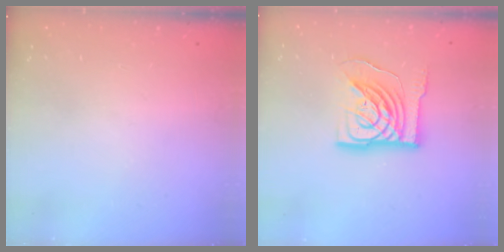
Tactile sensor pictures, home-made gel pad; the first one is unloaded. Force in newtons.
{"total": 15.9, "press": 15.7, "slide": 1.9}